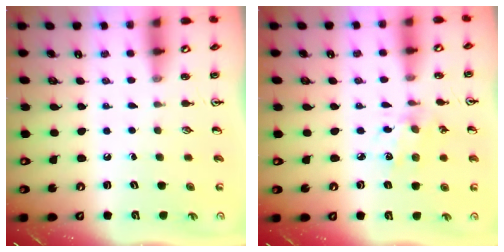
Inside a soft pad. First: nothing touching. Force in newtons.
{"total": 2.8, "press": 2.7, "slide": 0.7}